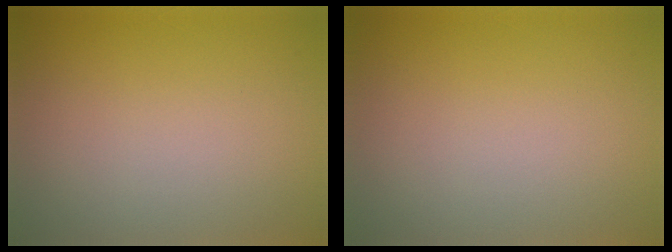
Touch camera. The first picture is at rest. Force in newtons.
{"total": 0.0}